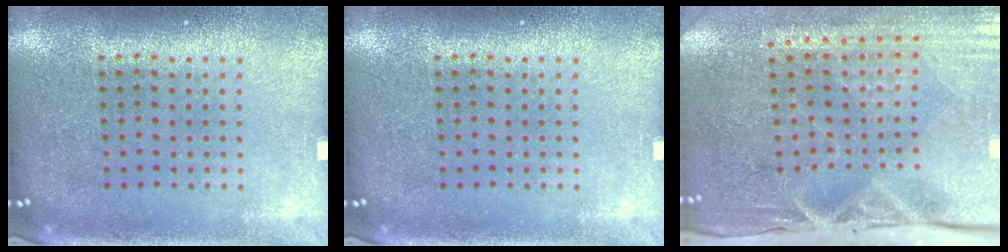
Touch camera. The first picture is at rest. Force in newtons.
{"total": 0.0}
{"total": 5.0, "press": 4.2, "slide": 2.7}